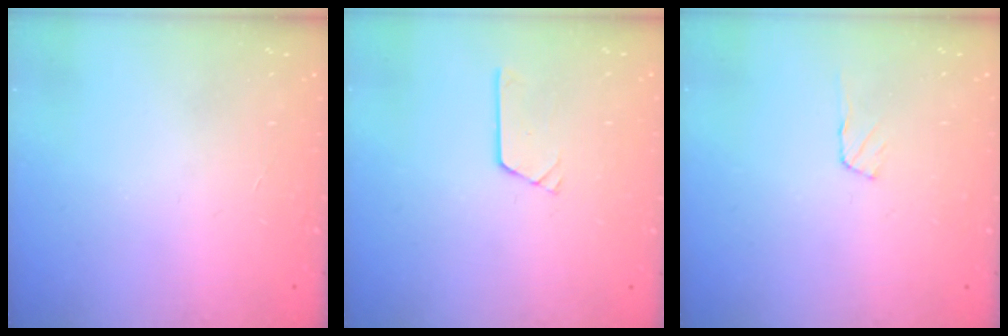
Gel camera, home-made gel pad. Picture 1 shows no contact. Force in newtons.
{"total": 2.6, "press": 2.6, "slide": 0.2}
{"total": 3.6, "press": 3.6, "slide": 0.5}